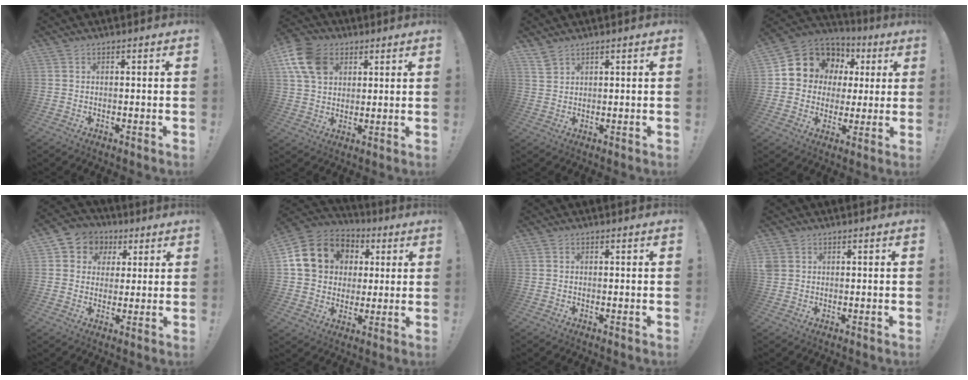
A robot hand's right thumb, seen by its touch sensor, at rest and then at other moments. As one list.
[{"total": 13.9, "force": [5.7, 10.4, 7.2], "torque": [-0.122, -0.016, 0.116]}, {"total": 3.1, "force": [2.6, 1.2, 1.1], "torque": [-0.016, -0.017, 0.050]}, {"total": 11.6, "force": [5.6, 9.7, 3.3], "torque": [-0.045, -0.040, 0.117]}, {"total": 7.1, "force": [1.3, 6.8, 1.8], "torque": [-0.019, -0.004, 0.029]}, {"total": 16.8, "force": [4.5, 14.2, 7.8], "torque": [-0.125, -0.001, 0.104]}, {"total": 0.0}, {"total": 2.2, "force": [0.9, 1.9, 0.7], "torque": [-0.010, 0.001, 0.018]}]